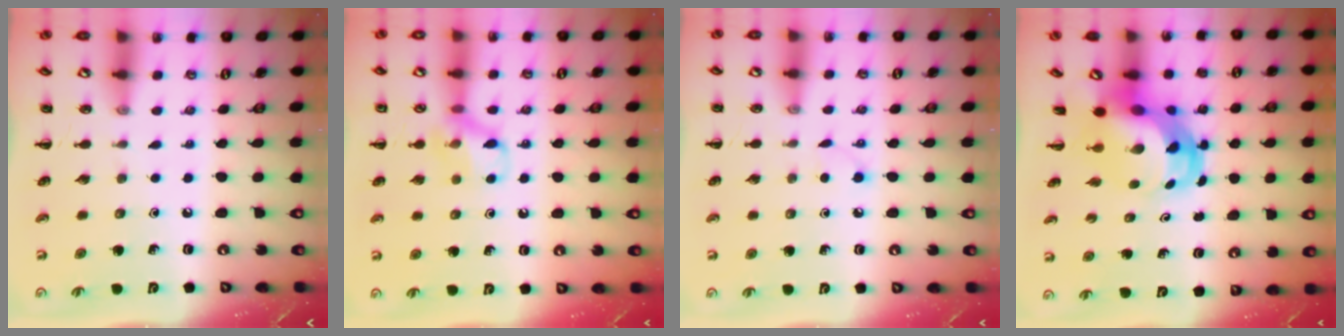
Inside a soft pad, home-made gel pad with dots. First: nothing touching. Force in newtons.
{"total": 10.5, "press": 10.4, "slide": 1.5}
{"total": 2.2, "press": 2.0, "slide": 0.8}
{"total": 4.8, "press": 4.5, "slide": 1.5}